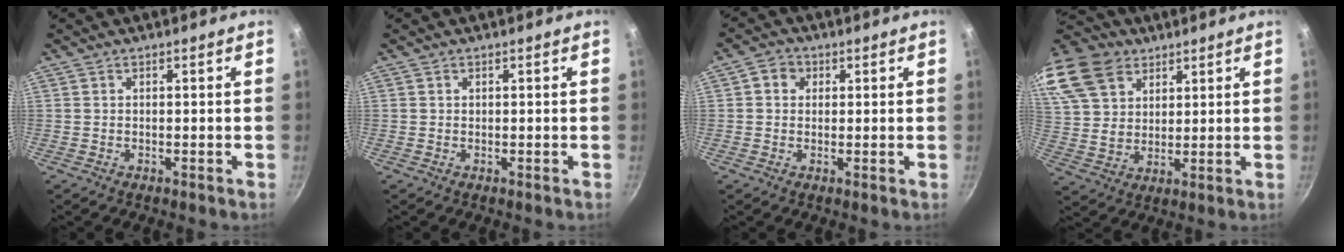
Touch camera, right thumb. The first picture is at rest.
{"total": 0.0}
{"total": 3.4, "force": [0.9, 3.0, 1.4], "torque": [-0.003, 0.001, 0.005]}
{"total": 19.1, "force": [11.5, 13.0, 8.0], "torque": [-0.167, -0.008, 0.222]}